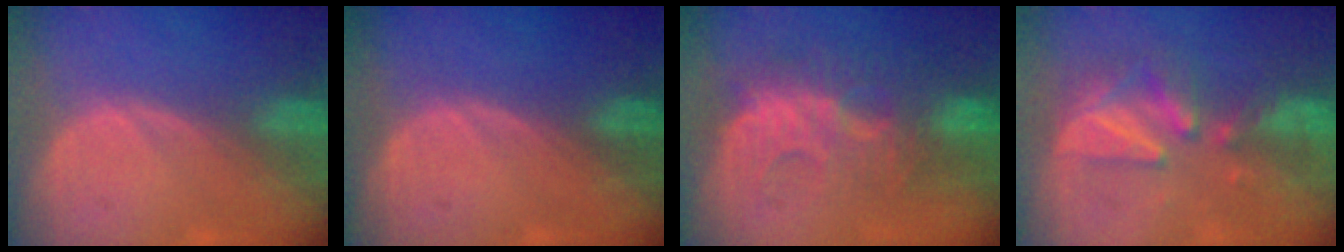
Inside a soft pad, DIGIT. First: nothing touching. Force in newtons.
{"total": 0.0}
{"total": 9.0, "press": 8.8, "slide": 1.7}
{"total": 7.9, "press": 7.8, "slide": 1.3}